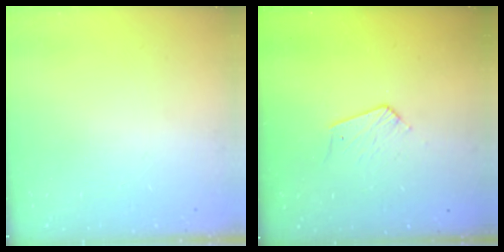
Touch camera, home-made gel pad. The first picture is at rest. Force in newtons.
{"total": 3.5, "press": 3.5, "slide": 0.3}